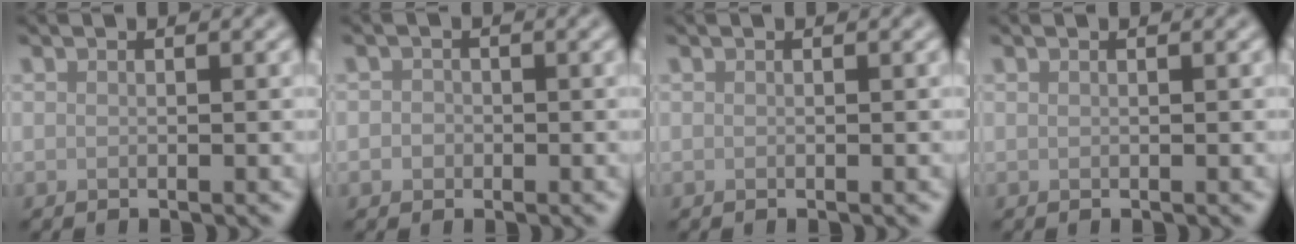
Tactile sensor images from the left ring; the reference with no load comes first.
{"total": 1.2, "force": [-0.2, 1.1, 0.3], "torque": [0.009, -0.004, -0.009]}
{"total": 0.0}
{"total": 0.0}